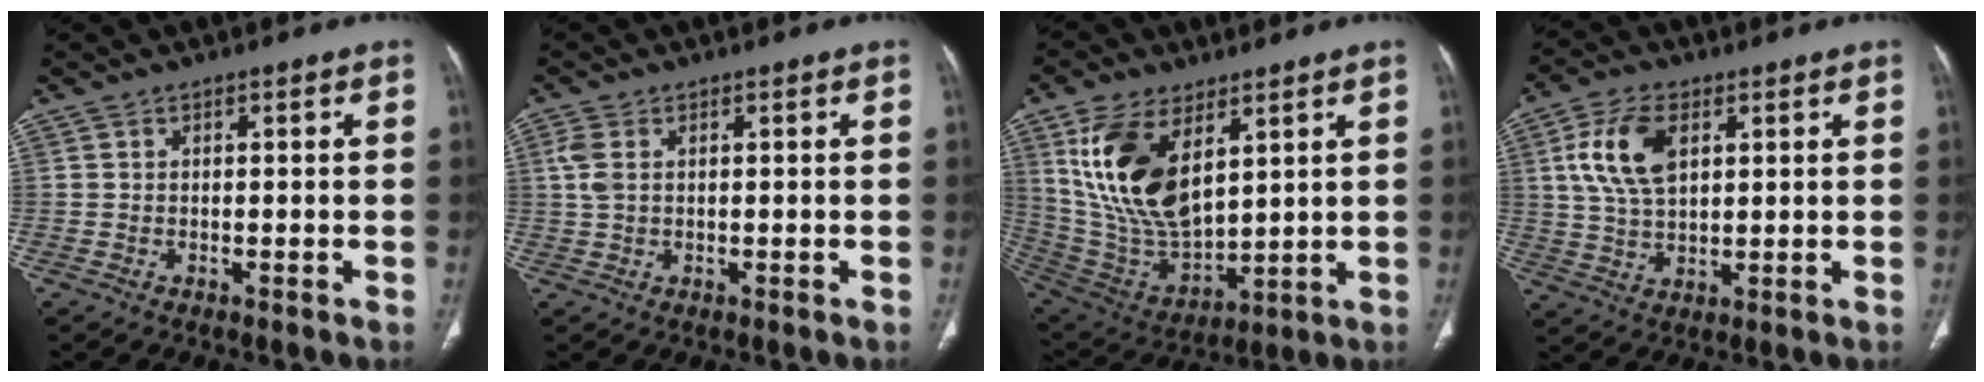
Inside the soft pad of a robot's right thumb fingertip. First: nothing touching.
{"total": 3.1, "force": [0.7, 1.8, 2.5], "torque": [-0.075, 0.008, 0.017]}
{"total": 18.7, "force": [7.4, 9.8, 14.1], "torque": [-0.256, -0.031, 0.159]}
{"total": 10.7, "force": [3.4, 6.0, 8.2], "torque": [-0.158, -0.002, 0.067]}